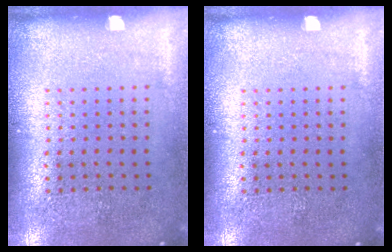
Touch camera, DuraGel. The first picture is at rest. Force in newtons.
{"total": 0.0}